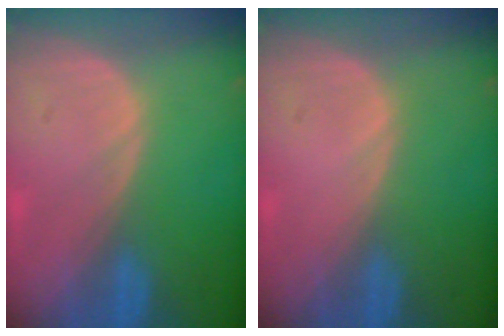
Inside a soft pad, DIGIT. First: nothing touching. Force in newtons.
{"total": 0.0}